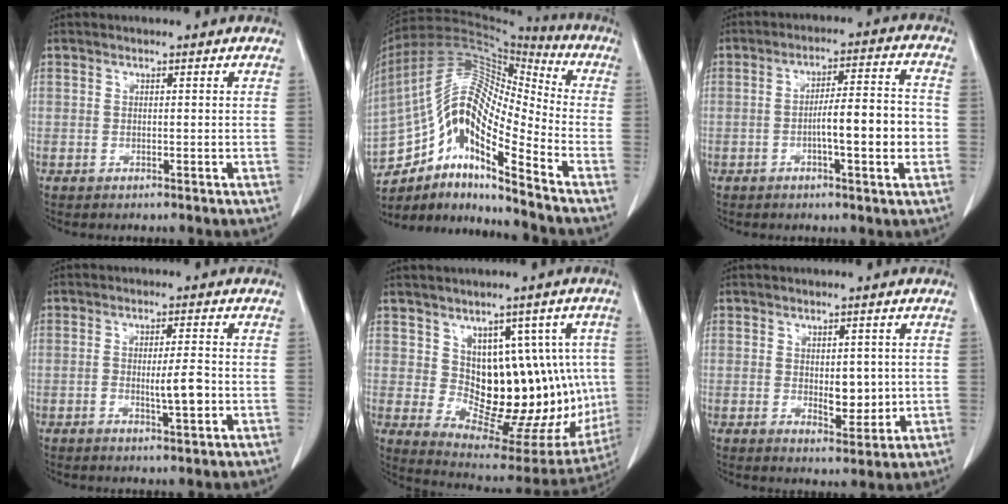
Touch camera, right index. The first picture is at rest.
{"total": 16.2, "force": [-9.3, 3.5, 12.8], "torque": [-0.242, 0.042, -0.163]}
{"total": 9.4, "force": [-1.9, 1.2, 9.1], "torque": [-0.143, 0.016, -0.030]}
{"total": 4.3, "force": [-0.9, 0.6, 4.2], "torque": [-0.069, -0.003, -0.012]}
{"total": 16.5, "force": [1.6, 9.6, 13.4], "torque": [-0.156, 0.018, 0.051]}
{"total": 4.7, "force": [0.1, 2.4, 4.0], "torque": [-0.053, -0.009, 0.010]}